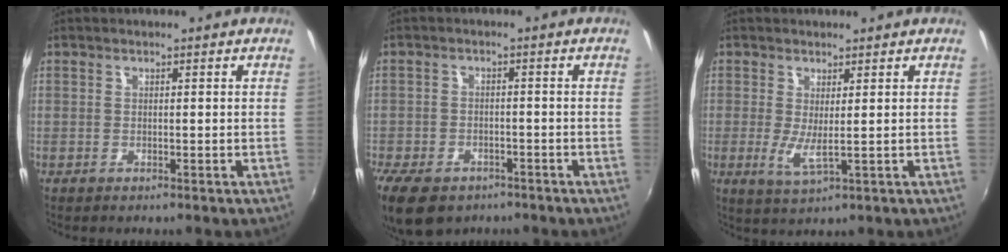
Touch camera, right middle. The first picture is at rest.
{"total": 10.9, "force": [-7.5, 5.9, 5.2], "torque": [-0.136, -0.027, -0.125]}
{"total": 3.7, "force": [0.2, 0.3, 3.6], "torque": [-0.072, -0.013, 0.002]}